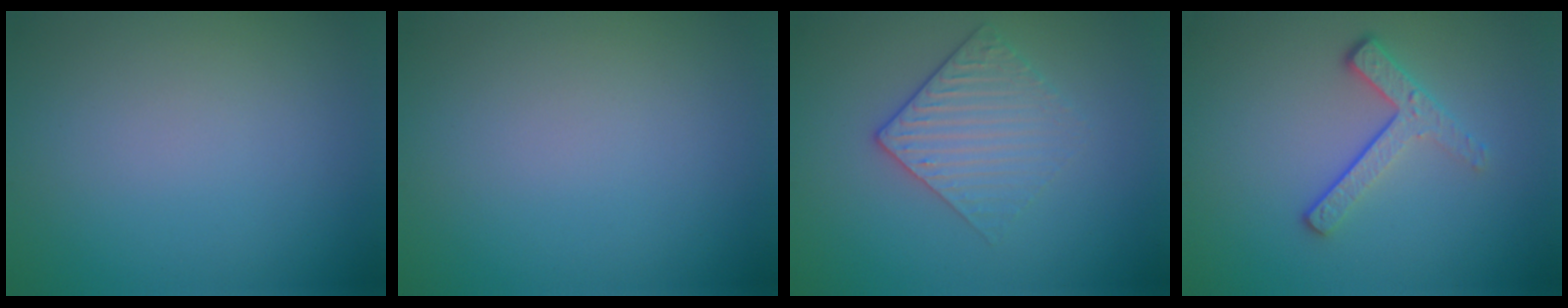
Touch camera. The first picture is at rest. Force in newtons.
{"total": 0.0}
{"total": 3.0, "press": 2.6, "slide": 1.6}
{"total": 3.3, "press": 2.3, "slide": 2.3}